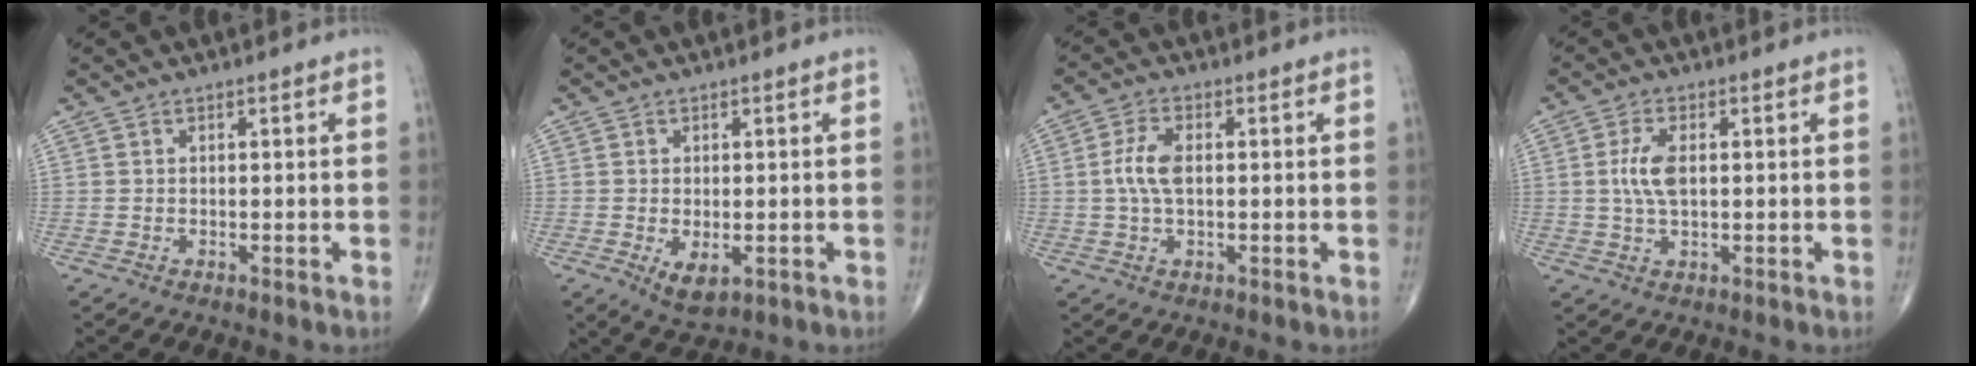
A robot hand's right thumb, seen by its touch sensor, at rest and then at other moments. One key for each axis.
{"total": 4.5, "fx": -1.2, "fy": 2.4, "fz": 3.6, "tx": -0.055, "ty": -0.010, "tz": -0.010}
{"total": 5.3, "fx": 0.2, "fy": 2.6, "fz": 4.7, "tx": -0.107, "ty": 0.008, "tz": 0.001}
{"total": 5.4, "fx": 0.5, "fy": 2.5, "fz": 4.7, "tx": -0.104, "ty": 0.002, "tz": 0.009}